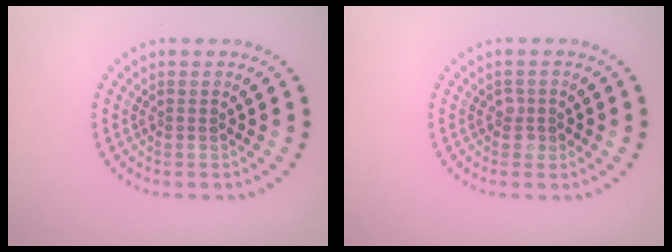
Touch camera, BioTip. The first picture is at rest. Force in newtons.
{"total": 1.2, "press": 1.1, "slide": 0.4}